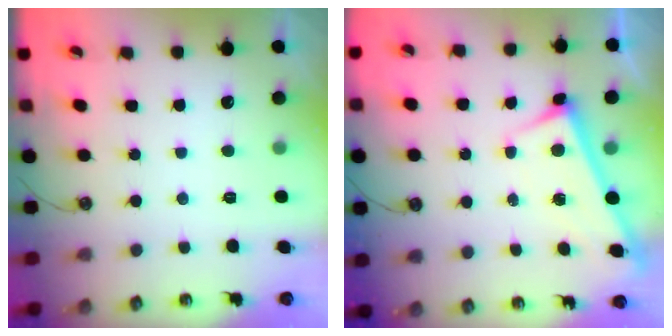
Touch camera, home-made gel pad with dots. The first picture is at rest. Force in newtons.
{"total": 2.9, "press": 2.9, "slide": 0.1}